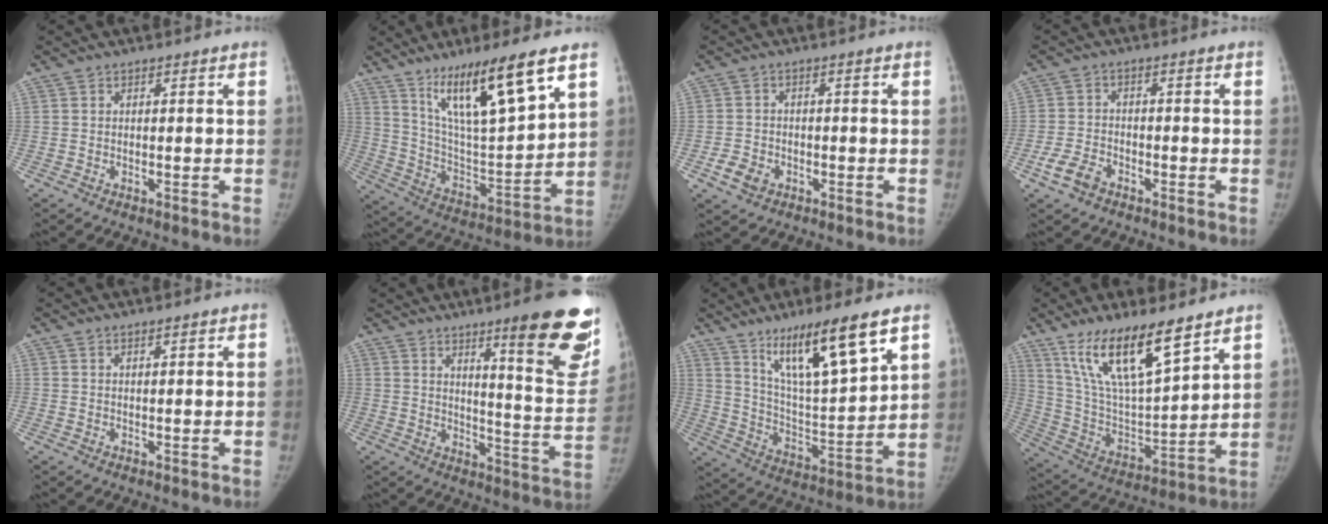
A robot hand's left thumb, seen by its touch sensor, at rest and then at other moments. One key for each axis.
{"total": 19.8, "fx": 11.9, "fy": 3.6, "fz": 15.5, "tx": -0.249, "ty": -0.055, "tz": 0.220}
{"total": 4.1, "fx": -1.8, "fy": 3.2, "fz": 1.9, "tx": -0.030, "ty": 0.010, "tz": -0.028}
{"total": 5.0, "fx": -3.0, "fy": 3.0, "fz": 2.5, "tx": -0.053, "ty": 0.015, "tz": -0.056}
{"total": 0.9, "fx": 0.7, "fy": 0.1, "fz": 0.5, "tx": -0.007, "ty": -0.004, "tz": 0.012}
{"total": 20.8, "fx": 12.5, "fy": 3.4, "fz": 16.3, "tx": -0.172, "ty": -0.080, "tz": 0.175}
{"total": 18.2, "fx": 11.1, "fy": 3.3, "fz": 14.0, "tx": -0.222, "ty": -0.057, "tz": 0.205}
{"total": 18.5, "fx": 12.4, "fy": 5.0, "fz": 12.8, "tx": -0.210, "ty": -0.059, "tz": 0.243}